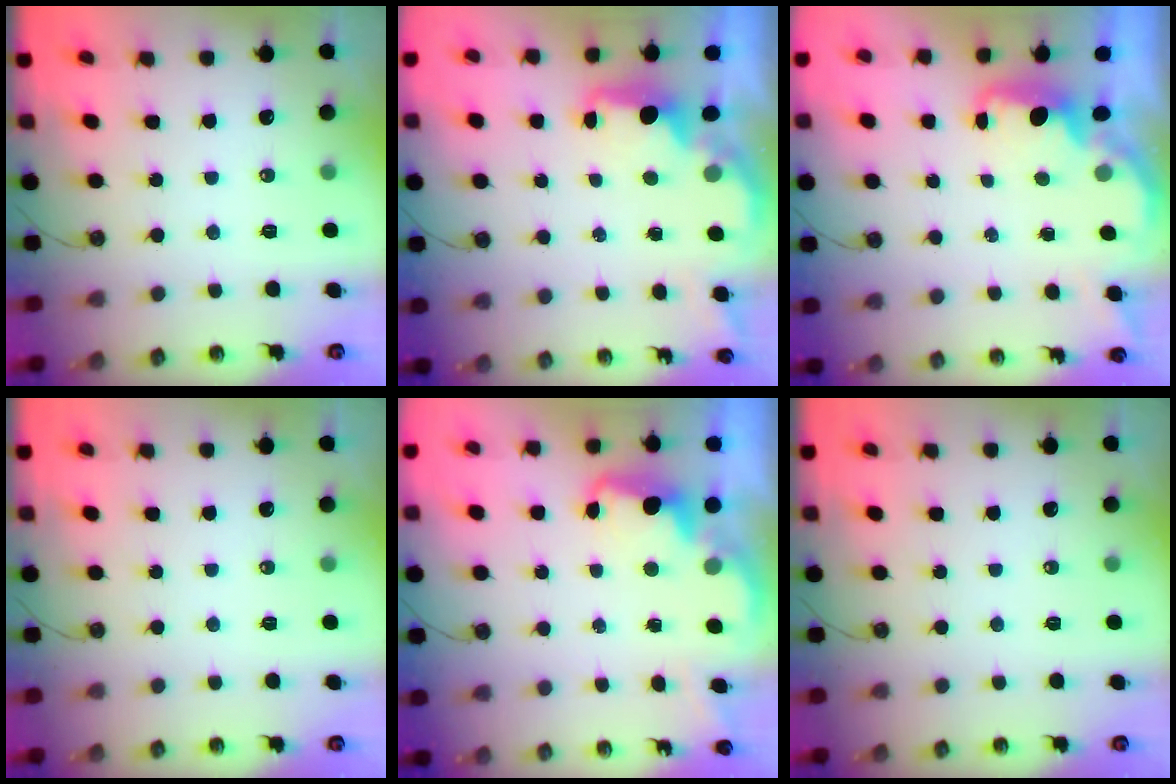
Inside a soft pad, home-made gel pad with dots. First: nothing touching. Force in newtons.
{"total": 2.1, "press": 2.0, "slide": 0.8}
{"total": 1.6, "press": 1.4, "slide": 0.7}
{"total": 0.0}
{"total": 2.6, "press": 2.5, "slide": 0.6}
{"total": 0.0}